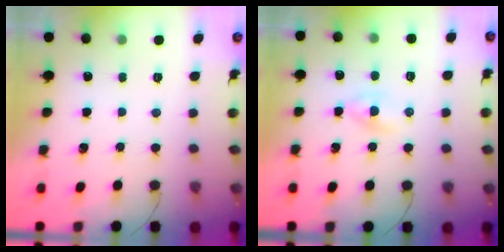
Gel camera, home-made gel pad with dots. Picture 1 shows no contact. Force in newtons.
{"total": 2.7, "press": 2.4, "slide": 1.1}